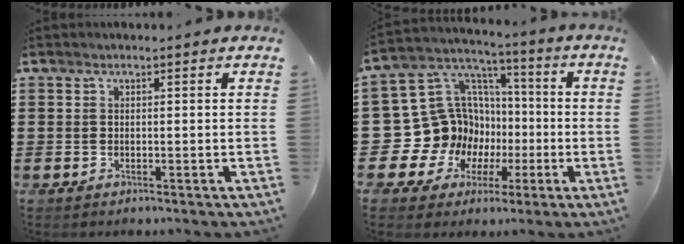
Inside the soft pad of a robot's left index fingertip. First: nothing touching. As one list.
[{"total": 16.0, "force": [-2.7, 14.7, 5.8], "torque": [-0.169, -0.025, -0.013]}]